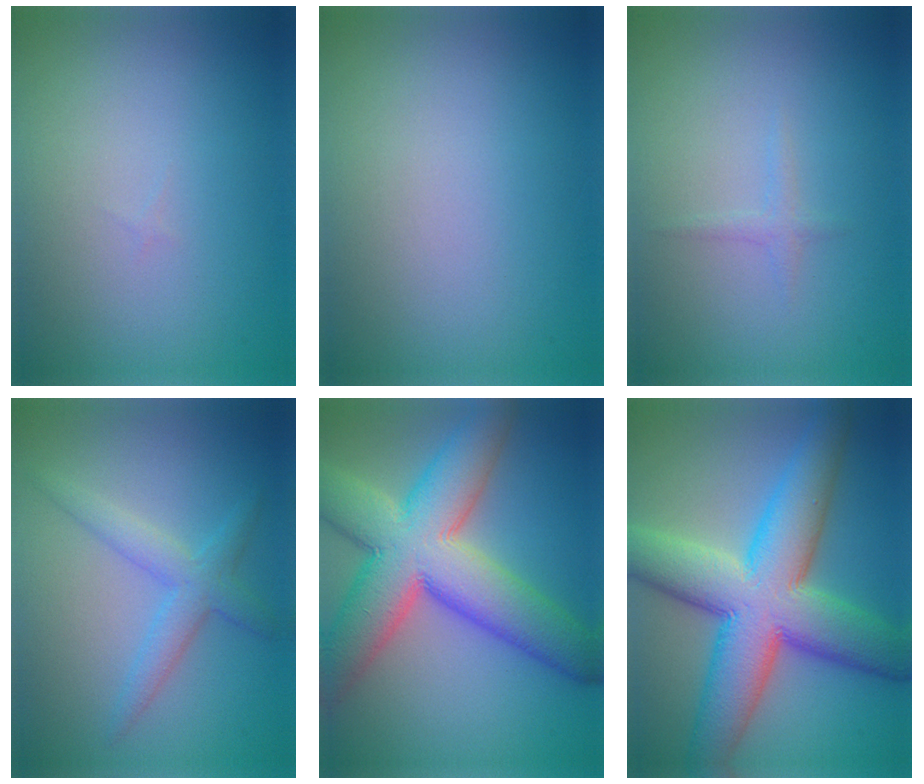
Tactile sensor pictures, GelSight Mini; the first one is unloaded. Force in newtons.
{"total": 0.0}
{"total": 0.8, "press": 0.8, "slide": 0.1}
{"total": 3.0, "press": 3.0, "slide": 0.1}
{"total": 12.4, "press": 12.3, "slide": 0.7}
{"total": 12.1, "press": 12.1, "slide": 0.3}